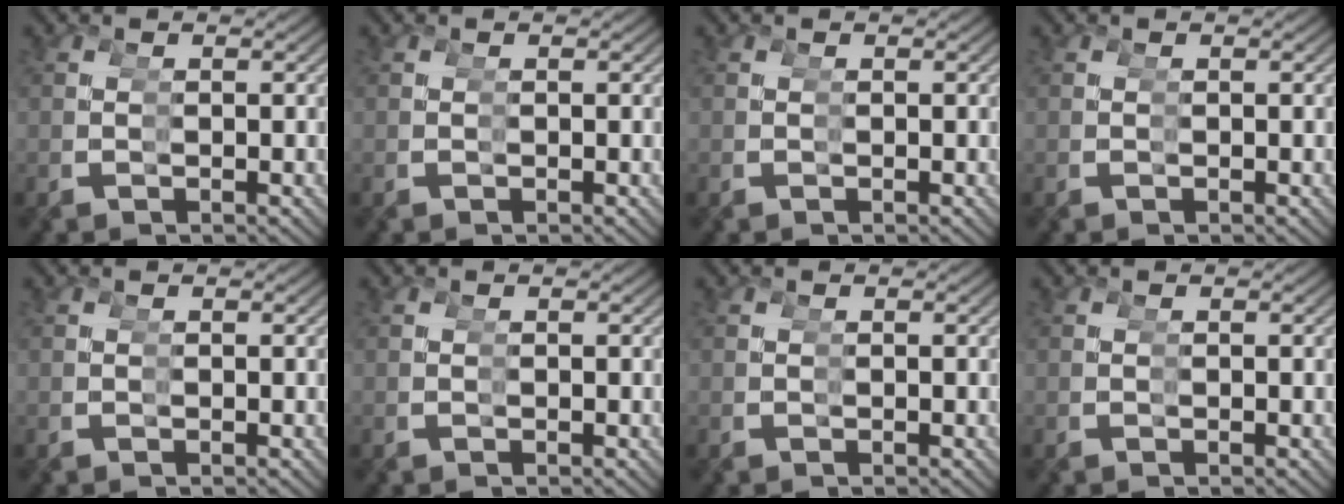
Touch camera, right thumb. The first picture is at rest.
{"total": 0.0}
{"total": 0.0}
{"total": 0.0}
{"total": 0.0}
{"total": 0.0}
{"total": 0.0}
{"total": 0.0}